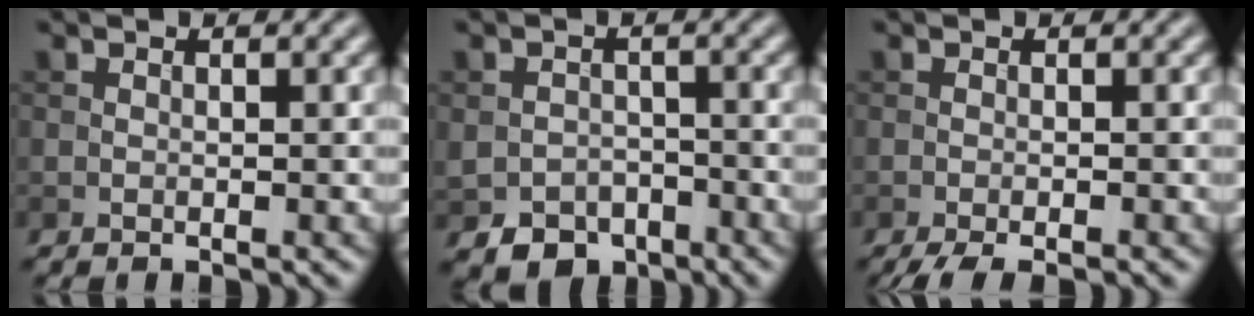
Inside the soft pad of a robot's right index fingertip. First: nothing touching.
{"total": 3.9, "force": [-2.2, 2.9, 1.4], "torque": [-0.021, -0.011, -0.033]}
{"total": 3.2, "force": [-2.2, 0.6, 2.1], "torque": [-0.032, -0.003, -0.042]}